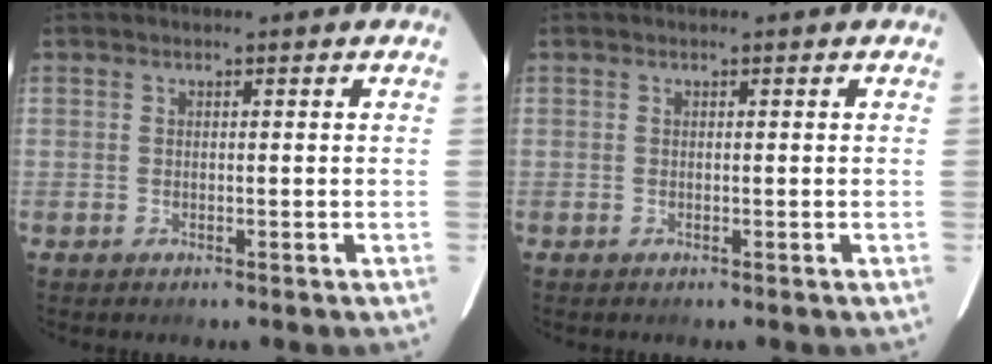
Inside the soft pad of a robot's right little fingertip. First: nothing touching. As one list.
[{"total": 0.0}]